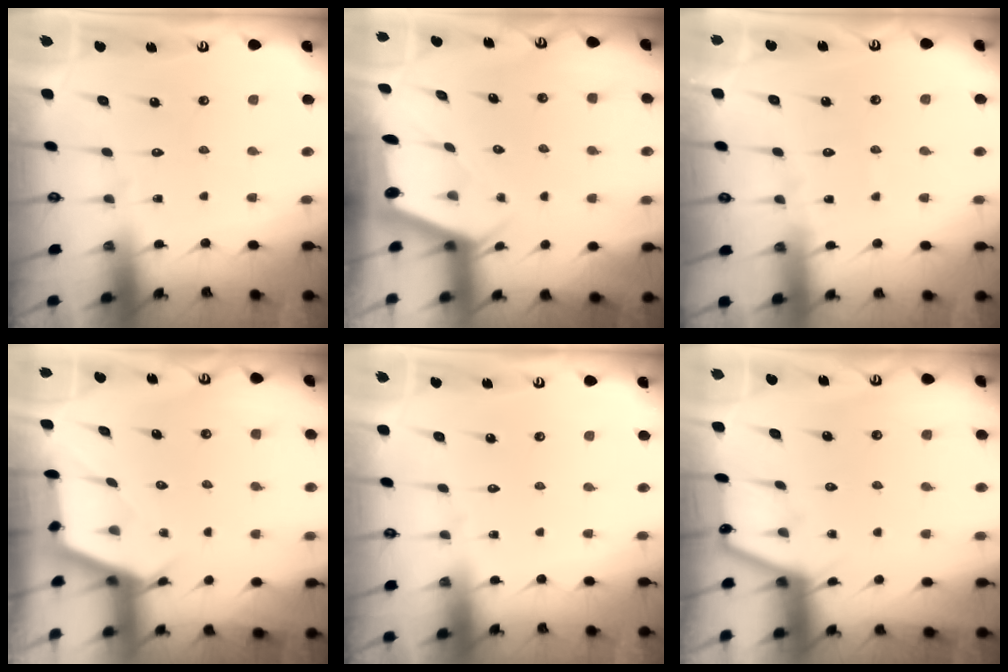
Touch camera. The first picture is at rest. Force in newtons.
{"total": 2.1, "press": 2.1, "slide": 0.3}
{"total": 5.8, "press": 5.8, "slide": 0.7}
{"total": 2.7, "press": 2.7, "slide": 0.3}
{"total": 0.0}
{"total": 5.0, "press": 5.0, "slide": 0.3}